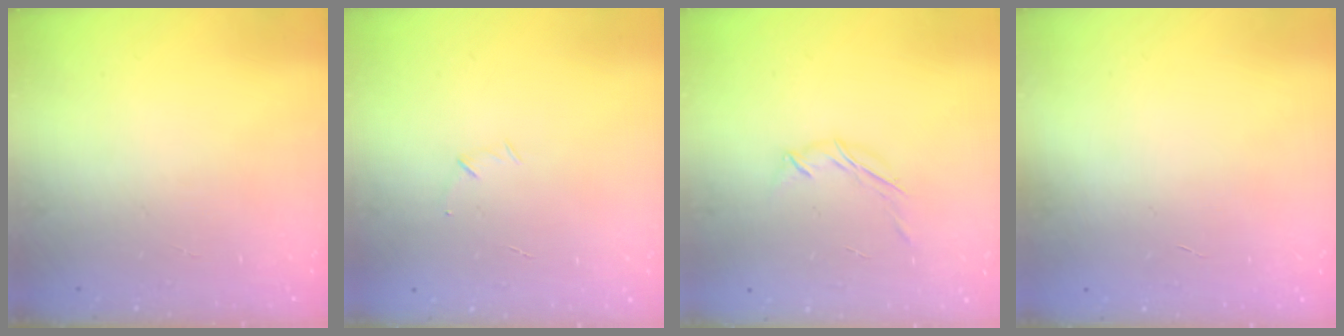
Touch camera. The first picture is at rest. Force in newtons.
{"total": 3.8, "press": 3.6, "slide": 1.0}
{"total": 3.9, "press": 3.7, "slide": 1.0}
{"total": 0.0}